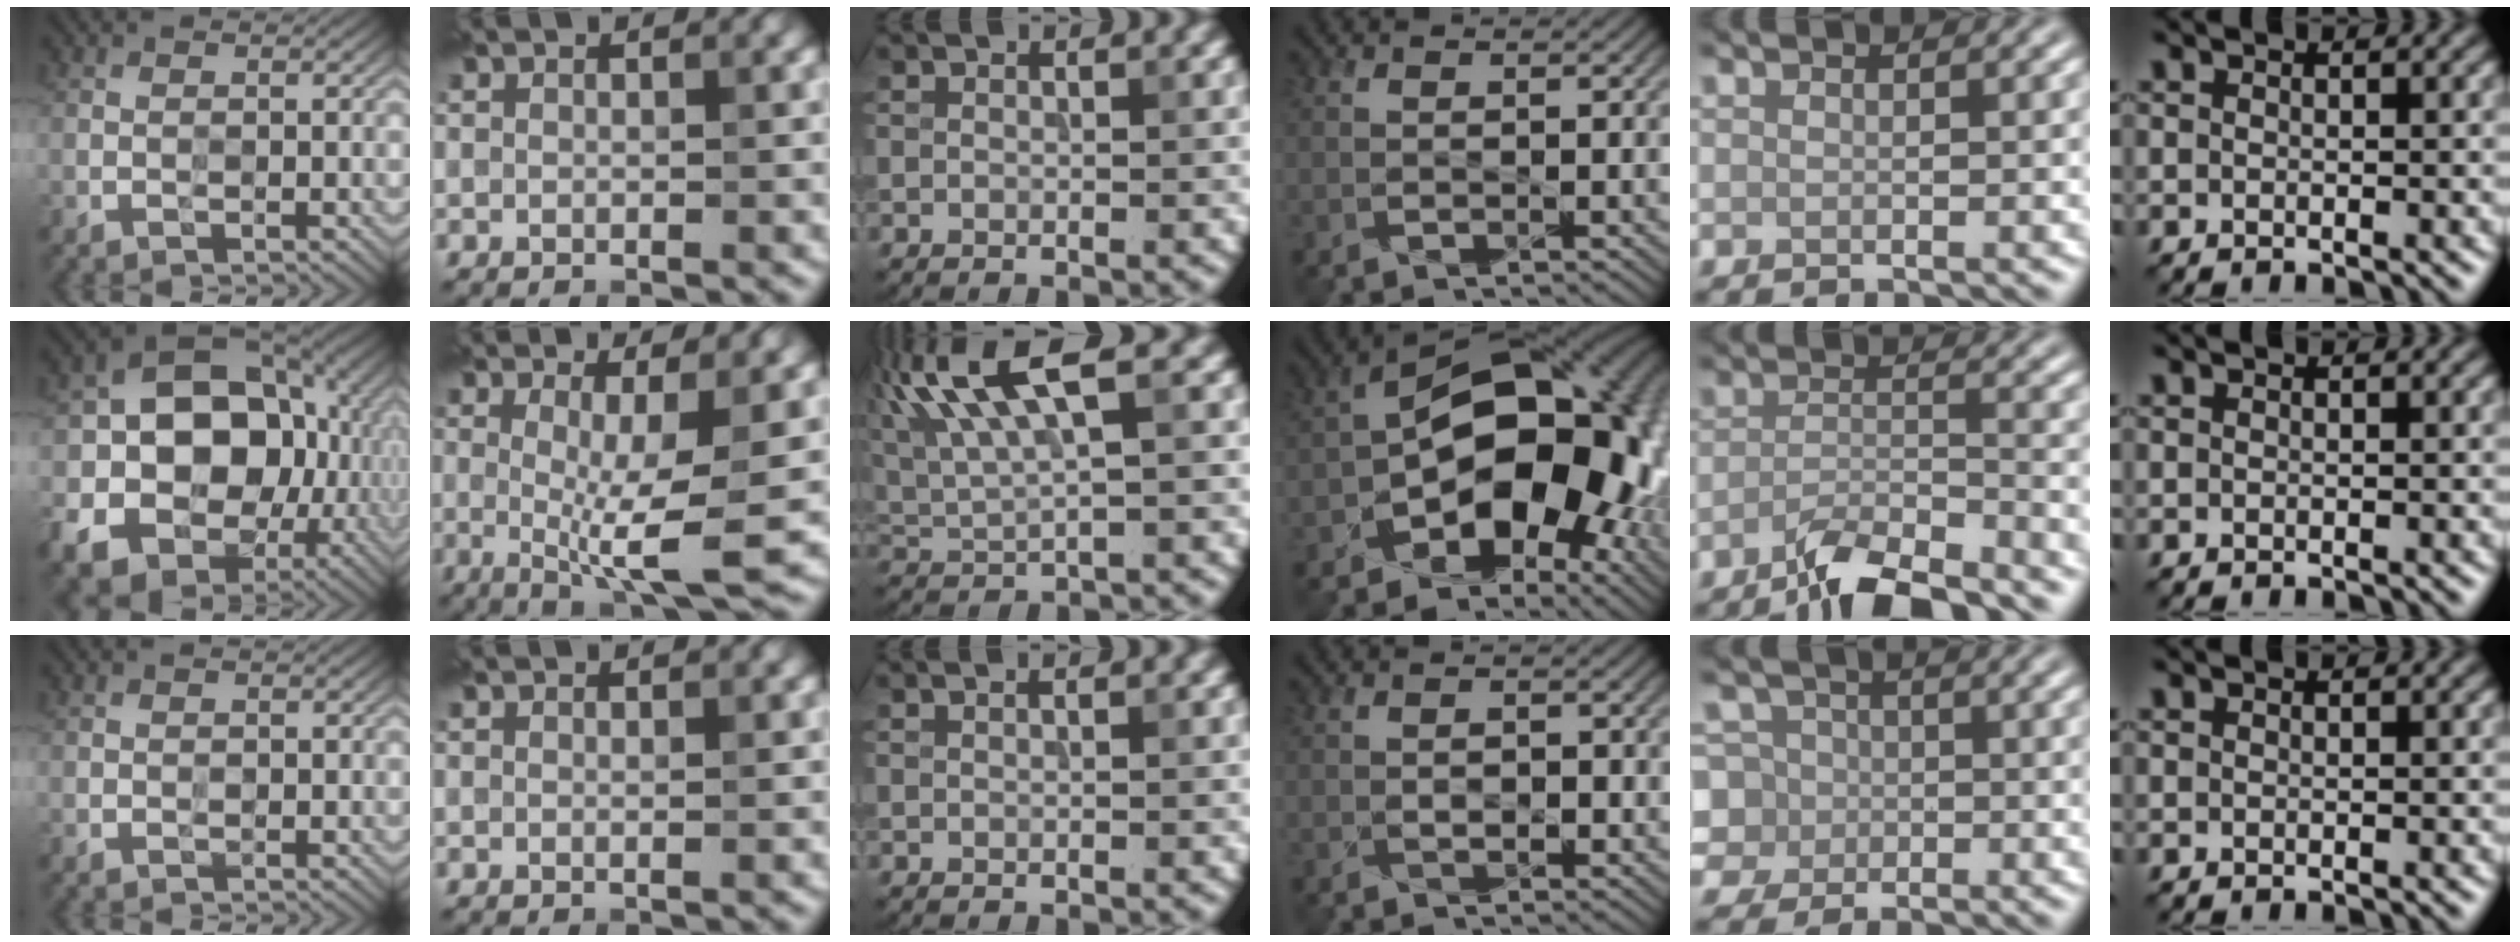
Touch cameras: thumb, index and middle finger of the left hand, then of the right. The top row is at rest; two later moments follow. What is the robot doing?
{"motion": "wipe", "object": "glasses"}